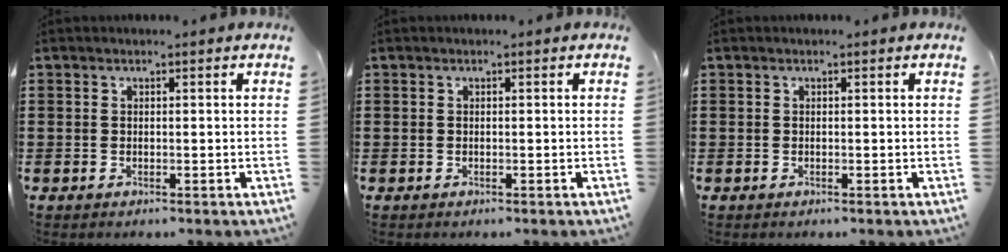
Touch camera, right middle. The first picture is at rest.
{"total": 0.0}
{"total": 0.0}